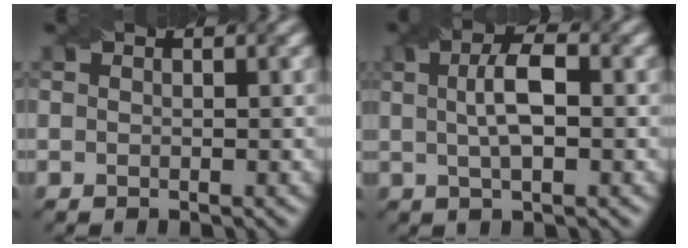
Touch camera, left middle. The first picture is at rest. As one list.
[{"total": 4.0, "force": [0.4, 1.2, 3.7], "torque": [-0.071, 0.009, 0.007]}]